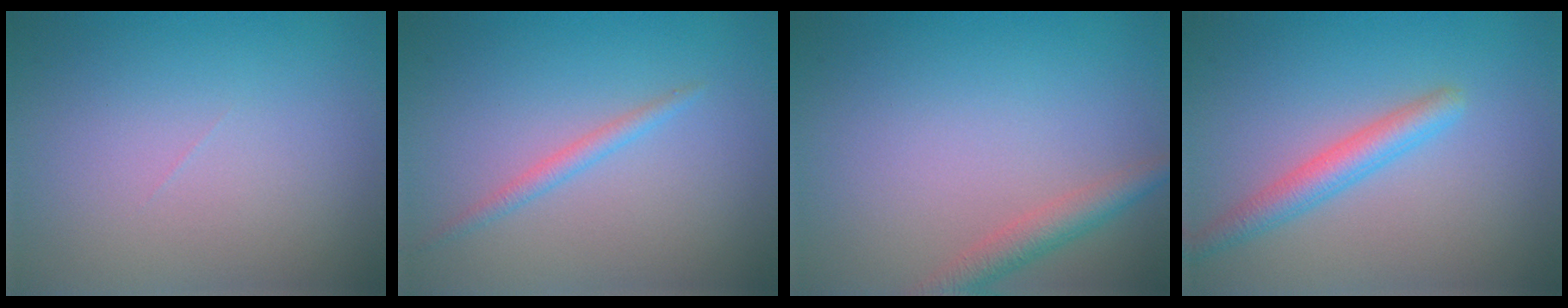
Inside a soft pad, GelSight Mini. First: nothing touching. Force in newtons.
{"total": 1.3, "press": 1.3, "slide": 0.1}
{"total": 2.6, "press": 2.6, "slide": 0.1}
{"total": 3.0, "press": 3.0, "slide": 0.0}